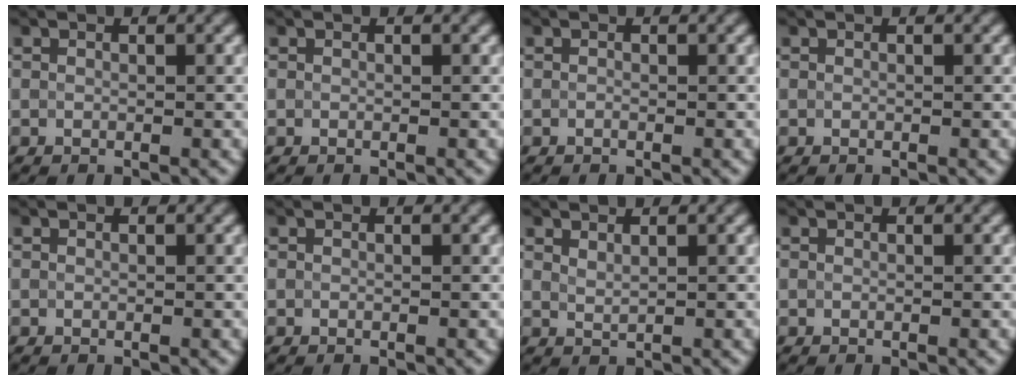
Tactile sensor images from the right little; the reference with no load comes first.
{"total": 0.0}
{"total": 0.0}
{"total": 0.0}
{"total": 0.0}
{"total": 0.0}
{"total": 1.0, "force": [0.9, 0.3, 0.4], "torque": [-0.009, -0.002, 0.019]}
{"total": 0.0}